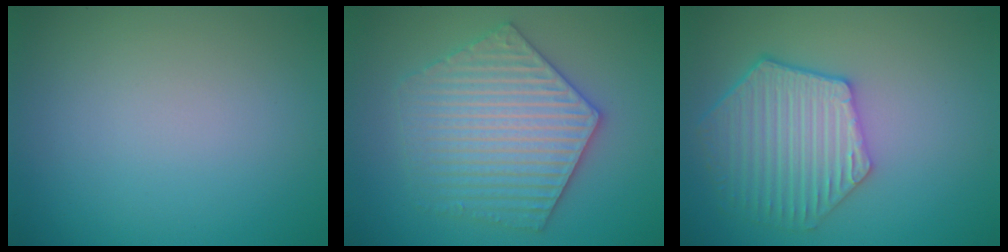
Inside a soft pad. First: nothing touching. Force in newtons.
{"total": 6.1, "press": 6.1, "slide": 0.8}
{"total": 5.7, "press": 5.1, "slide": 2.6}